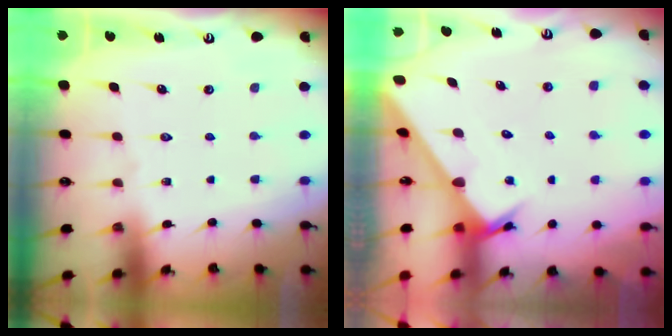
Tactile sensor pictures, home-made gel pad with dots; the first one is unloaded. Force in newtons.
{"total": 2.7, "press": 2.7, "slide": 0.1}